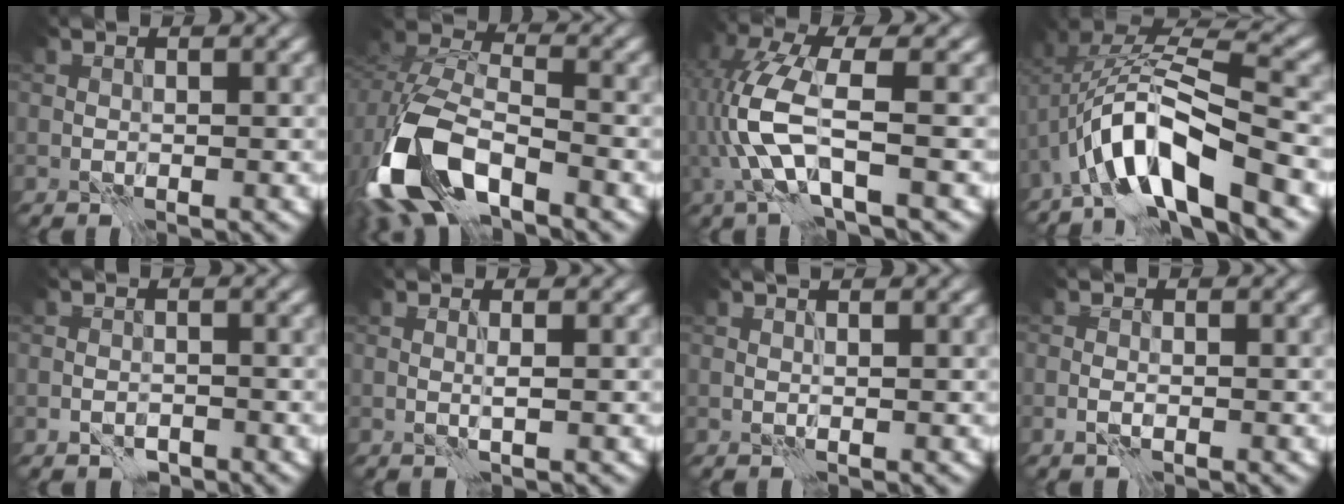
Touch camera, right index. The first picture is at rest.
{"total": 10.6, "force": [-6.0, 5.0, 7.2], "torque": [-0.153, -0.010, -0.118]}
{"total": 6.6, "force": [-1.3, 1.8, 6.2], "torque": [-0.162, 0.010, -0.032]}
{"total": 9.3, "force": [-4.3, 2.9, 7.7], "torque": [-0.132, 0.020, -0.083]}
{"total": 0.6, "force": [-0.5, 0.2, 0.3], "torque": [-0.002, 0.003, -0.009]}
{"total": 0.7, "force": [0.1, -0.5, 0.5], "torque": [-0.009, 0.004, -0.003]}
{"total": 1.3, "force": [1.1, -0.3, 0.6], "torque": [-0.003, 0.000, 0.008]}
{"total": 0.8, "force": [-0.5, 0.2, 0.6], "torque": [-0.010, 0.000, -0.009]}